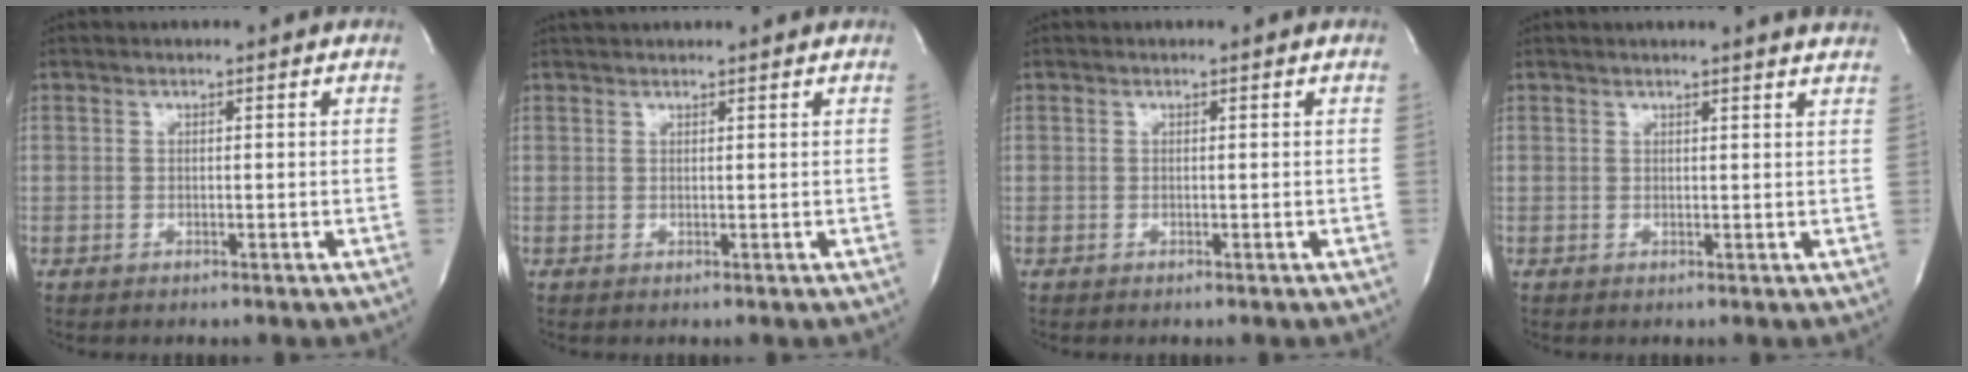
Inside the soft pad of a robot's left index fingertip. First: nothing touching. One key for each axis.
{"total": 4.4, "fx": 4.1, "fy": 0.4, "fz": 1.5, "tx": -0.020, "ty": 0.034, "tz": 0.059}
{"total": 0.0}
{"total": 7.9, "fx": 7.5, "fy": -0.4, "fz": 2.6, "tx": -0.035, "ty": -0.002, "tz": 0.067}